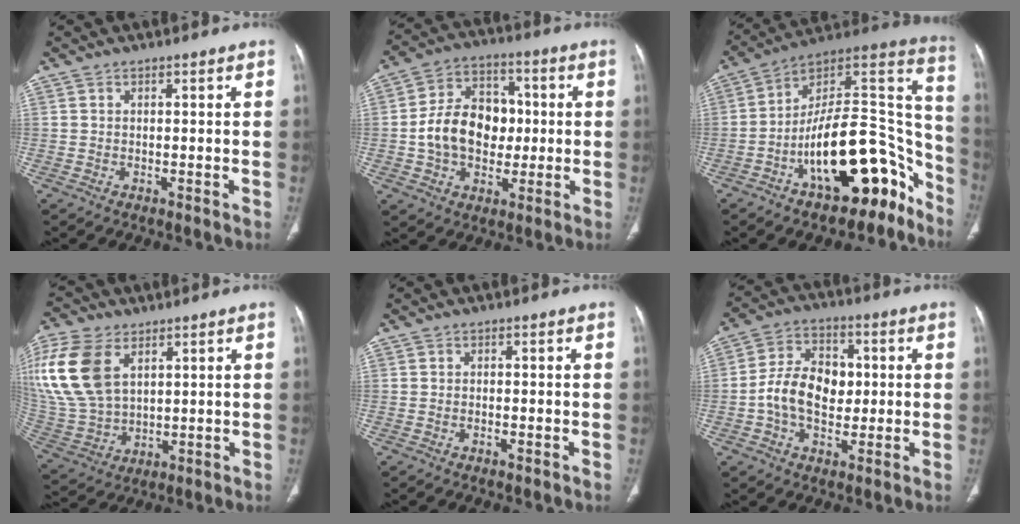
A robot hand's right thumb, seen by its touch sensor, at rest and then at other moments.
{"total": 14.7, "force": [-0.5, 10.9, 9.7], "torque": [-0.134, 0.028, -0.010]}
{"total": 24.3, "force": [-12.8, 11.2, 17.3], "torque": [-0.165, 0.135, -0.196]}
{"total": 19.4, "force": [7.1, 12.3, 13.2], "torque": [-0.303, -0.013, 0.146]}
{"total": 1.0, "force": [-0.5, 0.3, 0.8], "torque": [-0.018, 0.006, -0.006]}
{"total": 11.6, "force": [-0.3, 8.1, 8.3], "torque": [-0.126, 0.019, -0.013]}